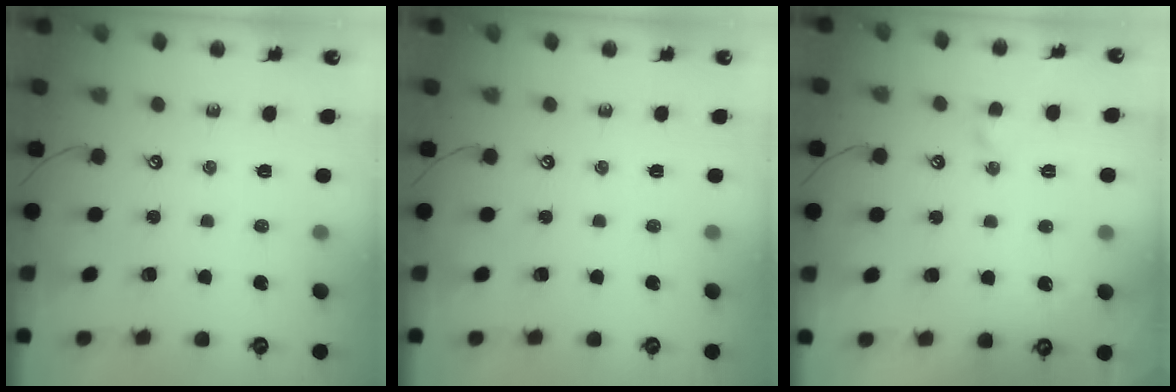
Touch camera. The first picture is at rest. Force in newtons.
{"total": 0.0}
{"total": 0.6, "press": 0.6, "slide": 0.1}